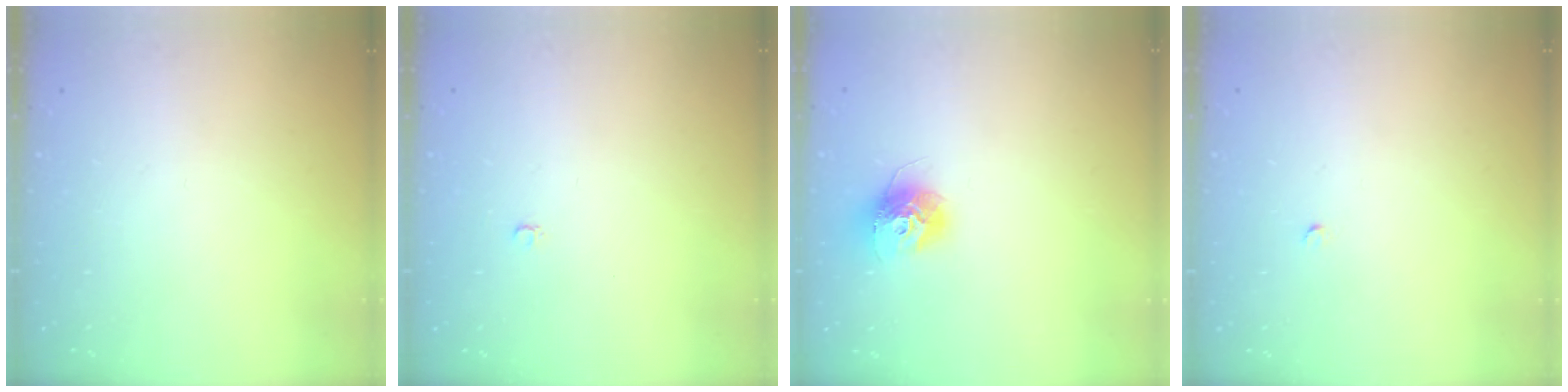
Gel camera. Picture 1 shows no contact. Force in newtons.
{"total": 2.4, "press": 2.4, "slide": 0.2}
{"total": 11.8, "press": 11.8, "slide": 0.9}
{"total": 2.0, "press": 2.0, "slide": 0.3}